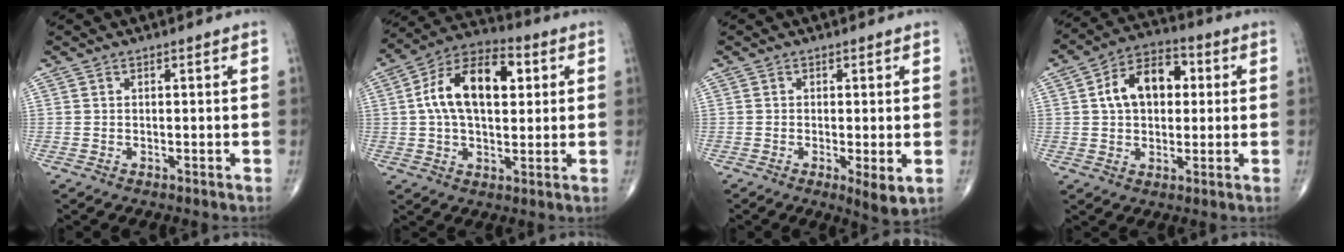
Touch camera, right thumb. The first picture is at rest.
{"total": 15.9, "force": [3.1, 8.9, 12.8], "torque": [-0.210, 0.020, 0.046]}
{"total": 4.3, "force": [-1.0, 1.1, 4.0], "torque": [-0.068, -0.016, -0.019]}
{"total": 11.8, "force": [2.1, 7.8, 8.6], "torque": [-0.118, 0.019, 0.026]}